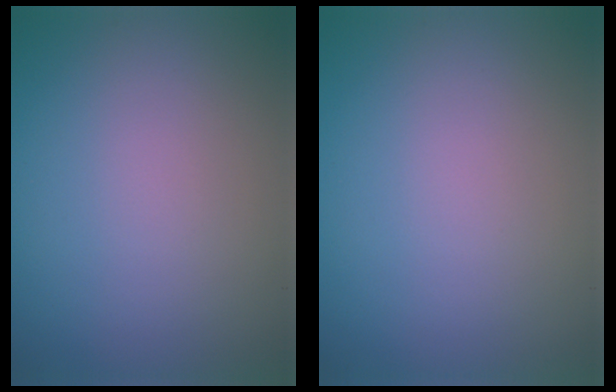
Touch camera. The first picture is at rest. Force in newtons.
{"total": 0.0}